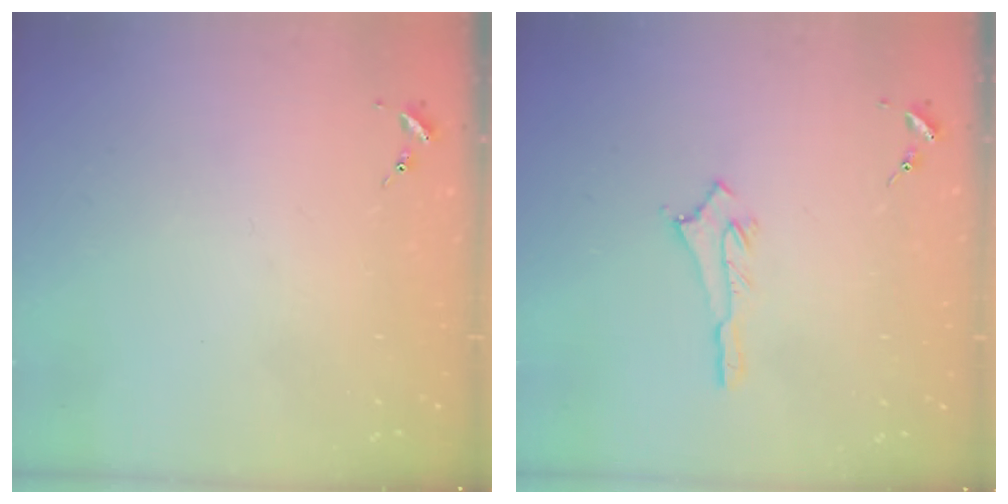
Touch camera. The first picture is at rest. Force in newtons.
{"total": 2.9, "press": 2.9, "slide": 0.2}